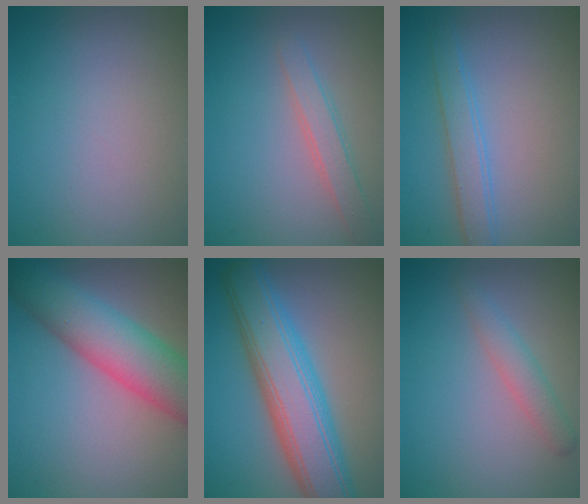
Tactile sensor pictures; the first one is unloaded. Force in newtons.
{"total": 2.3, "press": 2.3, "slide": 0.1}
{"total": 2.5, "press": 2.5, "slide": 0.1}
{"total": 7.7, "press": 7.7, "slide": 0.2}
{"total": 8.6, "press": 8.6, "slide": 0.1}
{"total": 2.0, "press": 2.0, "slide": 0.1}